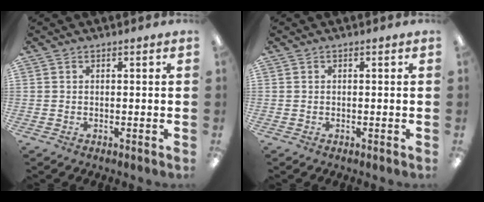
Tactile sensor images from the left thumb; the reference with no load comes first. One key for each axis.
{"total": 0.0}